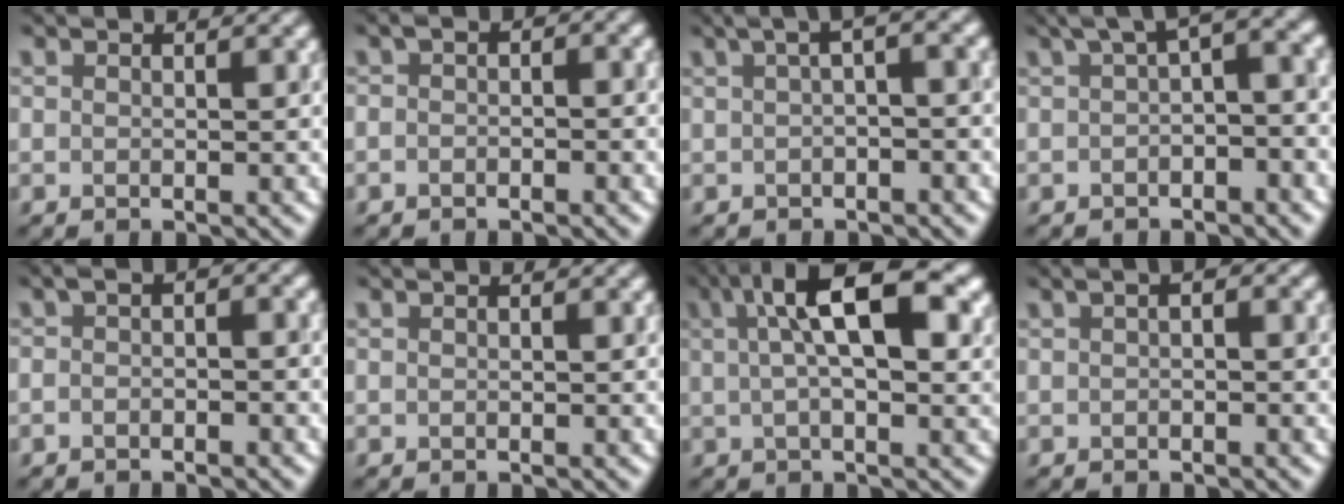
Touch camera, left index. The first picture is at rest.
{"total": 1.7, "force": [-0.4, 1.0, 1.4], "torque": [-0.027, 0.006, -0.010]}
{"total": 4.1, "force": [0.9, 1.2, 3.8], "torque": [-0.045, 0.022, 0.009]}
{"total": 5.7, "force": [0.9, 2.5, 5.1], "torque": [-0.064, 0.012, 0.003]}
{"total": 2.2, "force": [-0.5, 1.1, 1.8], "torque": [-0.034, 0.010, -0.014]}
{"total": 0.0}
{"total": 9.8, "force": [2.8, 3.8, 8.5], "torque": [-0.137, 0.025, 0.030]}
{"total": 1.5, "force": [0.3, 0.6, 1.3], "torque": [-0.023, 0.010, 0.001]}